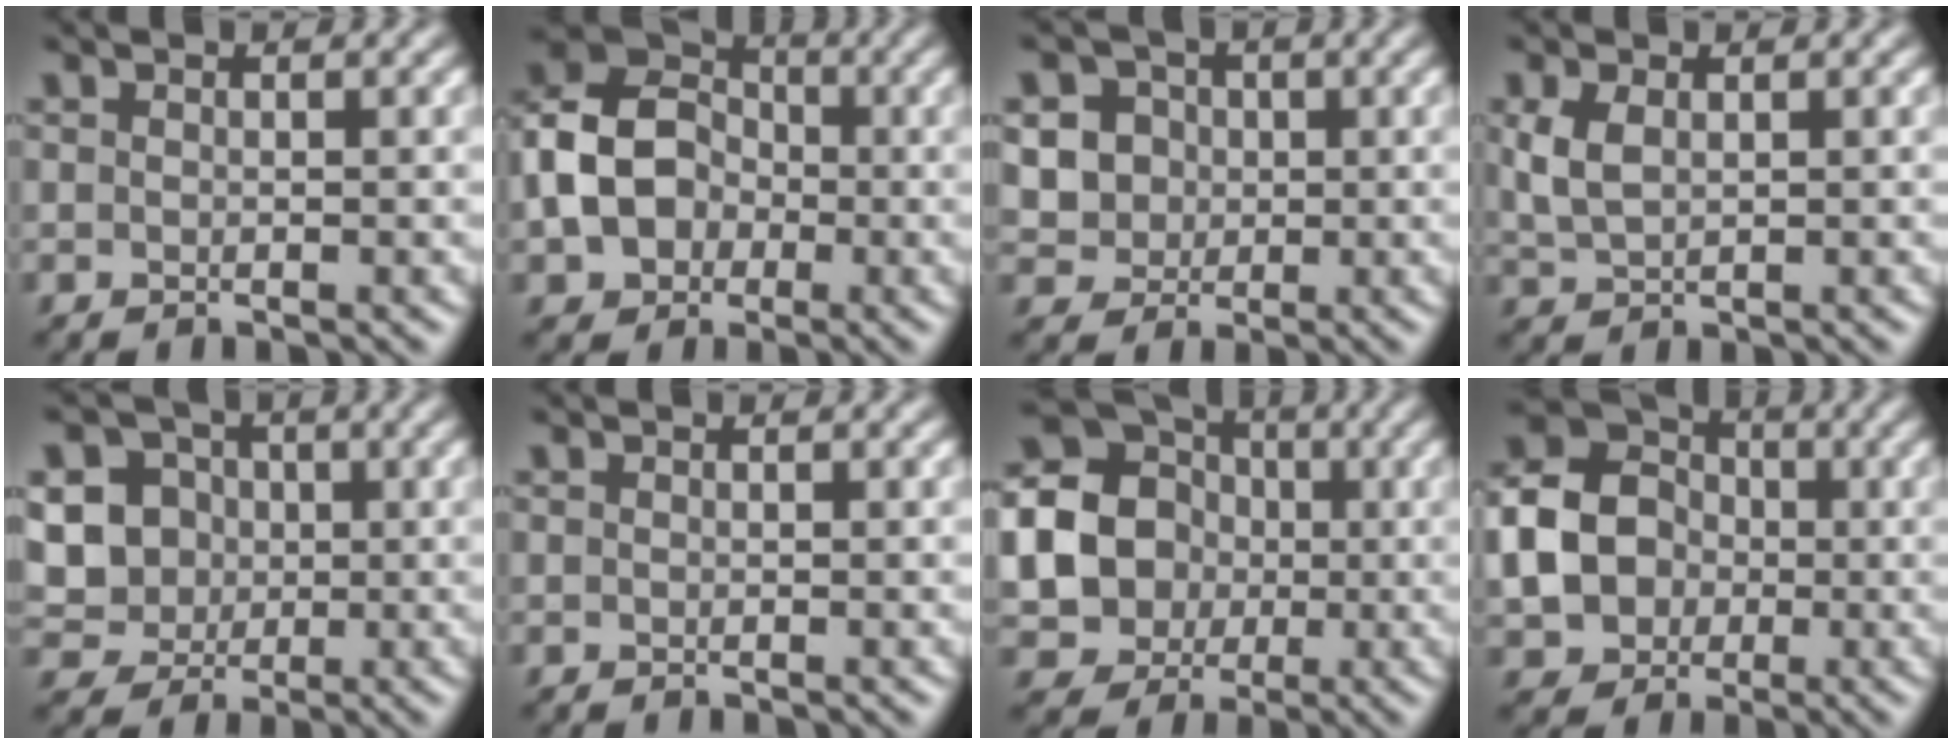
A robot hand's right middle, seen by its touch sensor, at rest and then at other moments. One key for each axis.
{"total": 8.1, "fx": -1.4, "fy": 6.4, "fz": 4.8, "tx": -0.100, "ty": 0.003, "tz": -0.037}
{"total": 6.2, "fx": 1.6, "fy": 5.5, "fz": 2.3, "tx": -0.046, "ty": 0.026, "tz": 0.022}
{"total": 2.4, "fx": 0.7, "fy": 1.5, "fz": 1.8, "tx": -0.050, "ty": 0.001, "tz": 0.021}
{"total": 9.1, "fx": 1.2, "fy": 8.3, "fz": 3.6, "tx": -0.097, "ty": 0.023, "tz": 0.020}
{"total": 0.0}
{"total": 18.9, "fx": 0.2, "fy": 17.7, "fz": 6.4, "tx": -0.177, "ty": 0.004, "tz": -0.033}
{"total": 7.7, "fx": -0.6, "fy": 6.5, "fz": 4.1, "tx": -0.090, "ty": -0.002, "tz": -0.015}